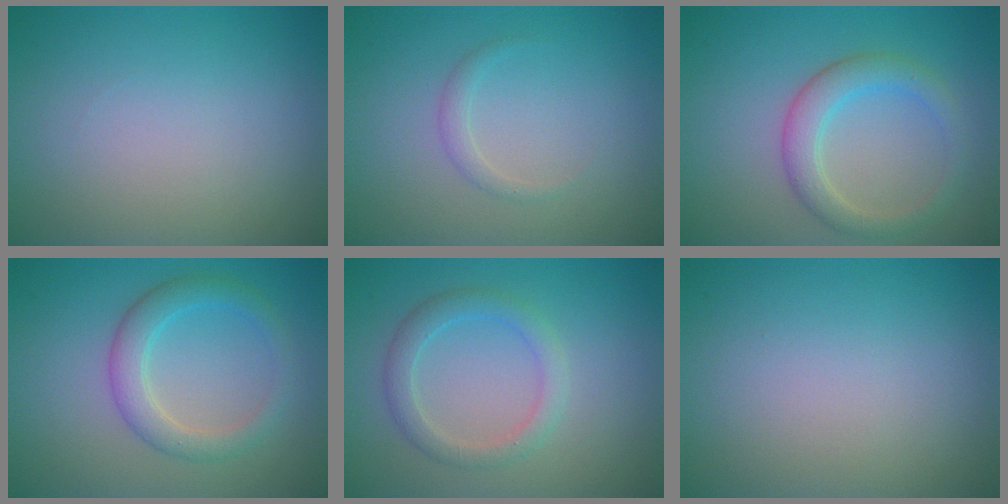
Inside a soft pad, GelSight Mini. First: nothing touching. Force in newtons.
{"total": 1.1, "press": 1.1, "slide": 0.0}
{"total": 3.4, "press": 3.4, "slide": 0.1}
{"total": 3.3, "press": 3.3, "slide": 0.1}
{"total": 2.5, "press": 2.5, "slide": 0.0}
{"total": 0.0}